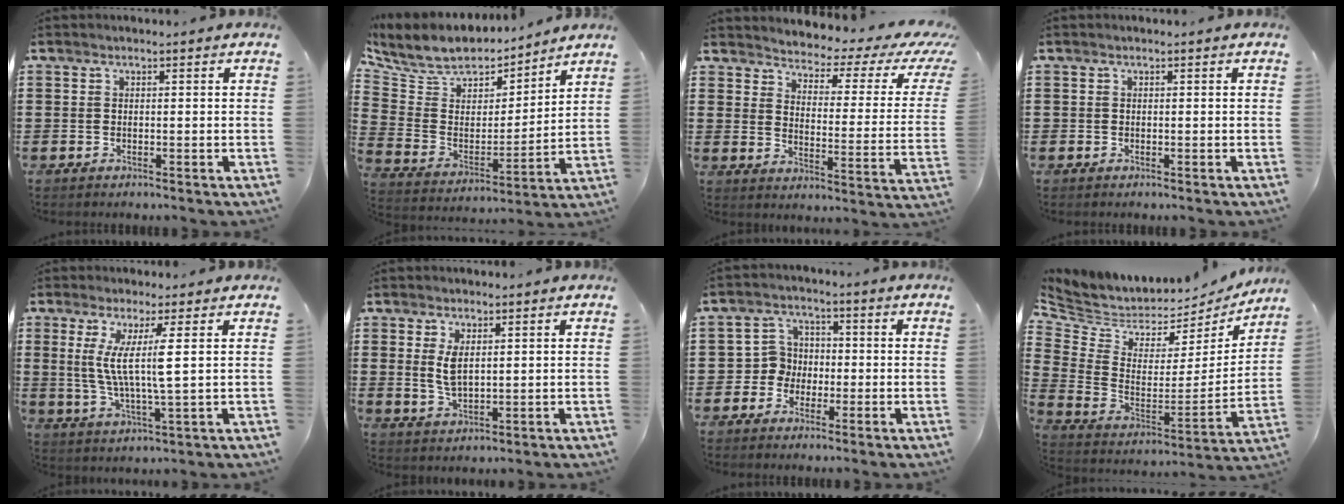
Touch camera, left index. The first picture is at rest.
{"total": 7.9, "force": [6.9, 3.5, 1.3], "torque": [-0.071, -0.048, 0.123]}
{"total": 2.9, "force": [2.4, 0.8, 1.3], "torque": [-0.035, -0.030, 0.031]}
{"total": 0.0}
{"total": 7.5, "force": [1.9, 0.1, 7.2], "torque": [-0.152, -0.011, 0.028]}
{"total": 4.0, "force": [1.2, 2.0, 3.2], "torque": [-0.077, 0.003, 0.019]}
{"total": 4.4, "force": [-1.7, 4.0, 0.8], "torque": [-0.039, 0.009, -0.040]}
{"total": 4.2, "force": [3.5, 2.1, 0.9], "torque": [-0.046, -0.045, 0.059]}